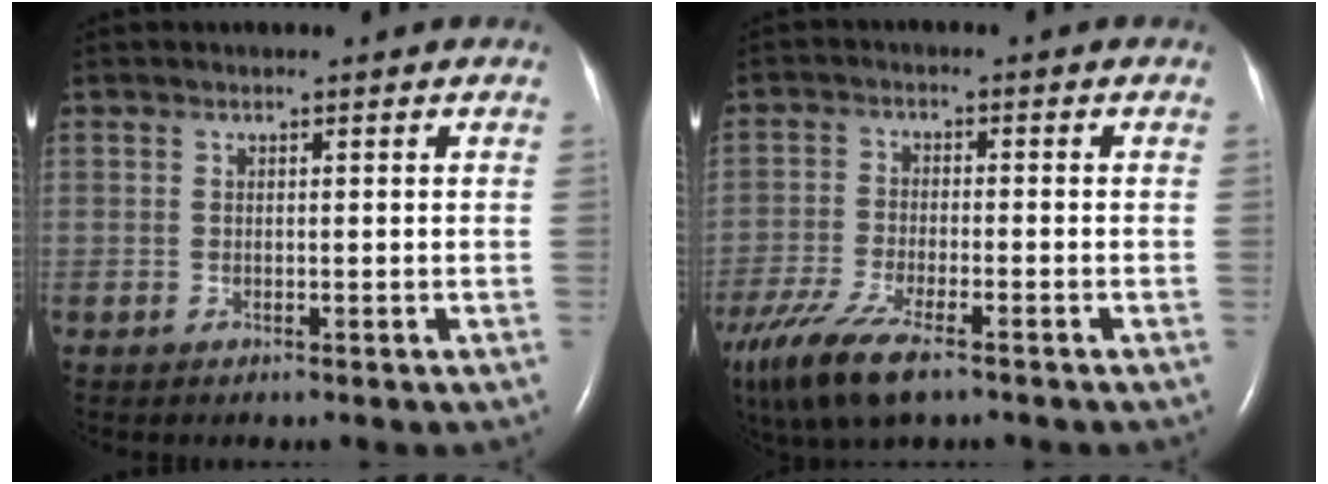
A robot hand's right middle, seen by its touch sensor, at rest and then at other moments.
{"total": 12.4, "force": [-8.5, 3.2, 8.4], "torque": [-0.182, -0.031, -0.151]}